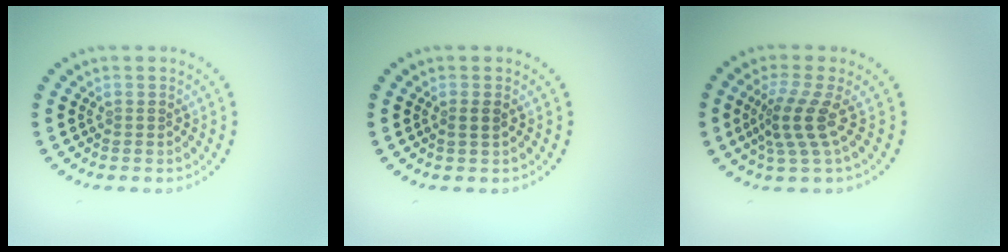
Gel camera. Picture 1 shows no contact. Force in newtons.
{"total": 1.0, "press": 0.8, "slide": 0.5}
{"total": 3.4, "press": 2.4, "slide": 2.4}